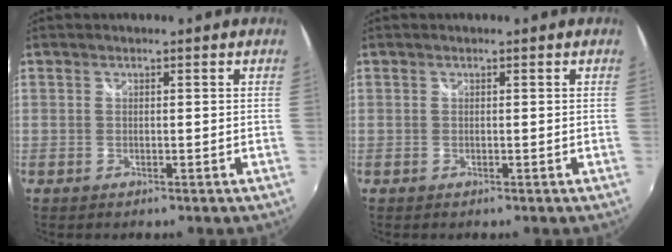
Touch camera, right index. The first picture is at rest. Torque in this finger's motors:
{"motor_torque": [0.00, 0.00, 0.00, 0.01]}